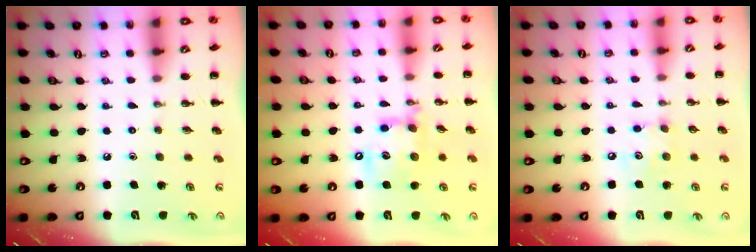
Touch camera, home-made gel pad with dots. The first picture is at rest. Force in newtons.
{"total": 14.6, "press": 14.4, "slide": 2.5}
{"total": 5.0, "press": 5.0, "slide": 0.7}